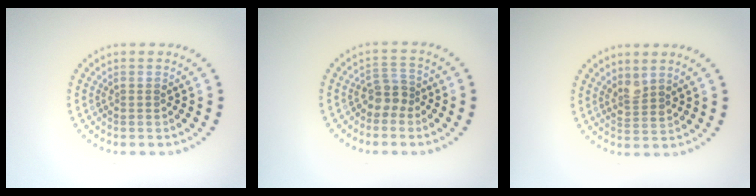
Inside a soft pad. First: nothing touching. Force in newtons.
{"total": 2.1, "press": 1.6, "slide": 1.4}
{"total": 1.8, "press": 1.5, "slide": 1.1}